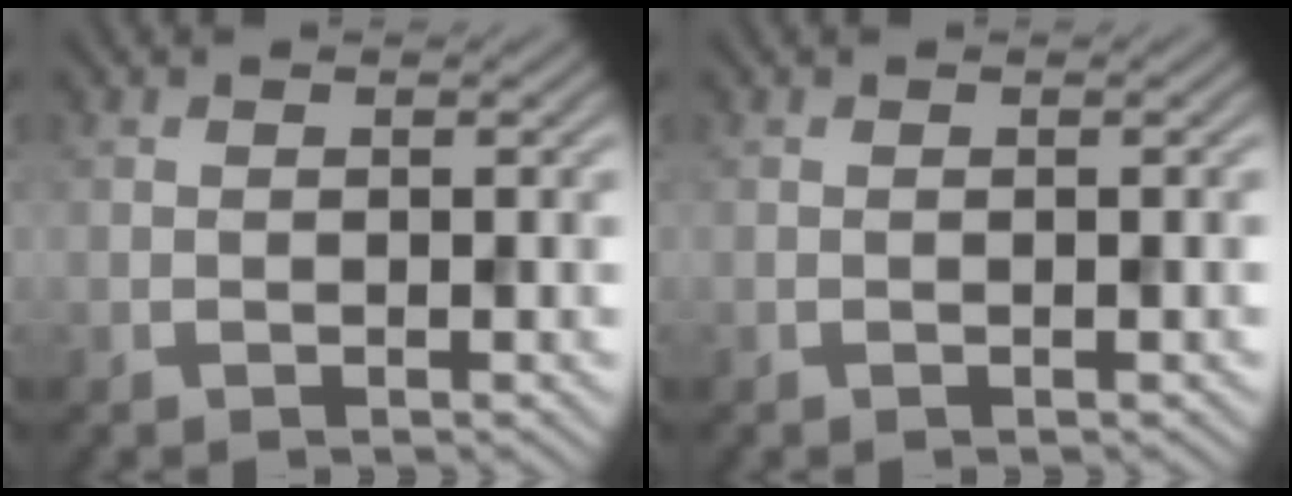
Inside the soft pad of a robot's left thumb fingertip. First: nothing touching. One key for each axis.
{"total": 0.0}